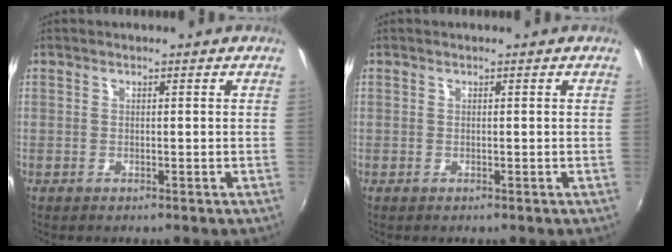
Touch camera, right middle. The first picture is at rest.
{"total": 0.0}